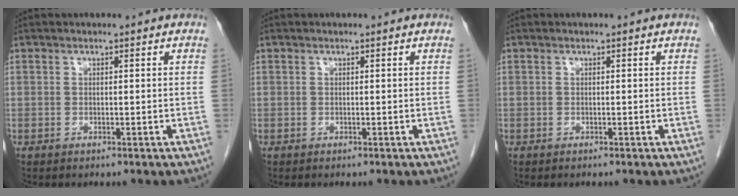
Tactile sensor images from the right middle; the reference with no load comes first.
{"total": 0.0}
{"total": 0.0}